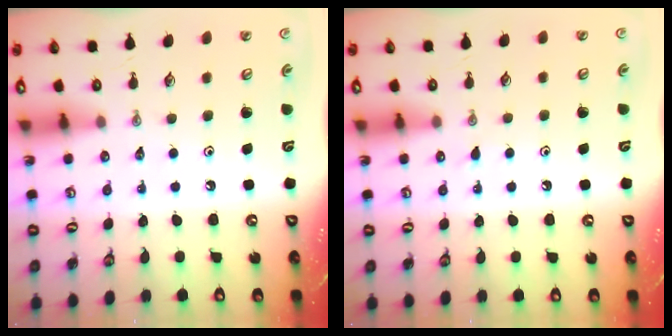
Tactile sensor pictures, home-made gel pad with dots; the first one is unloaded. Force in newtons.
{"total": 5.4, "press": 5.4, "slide": 0.4}